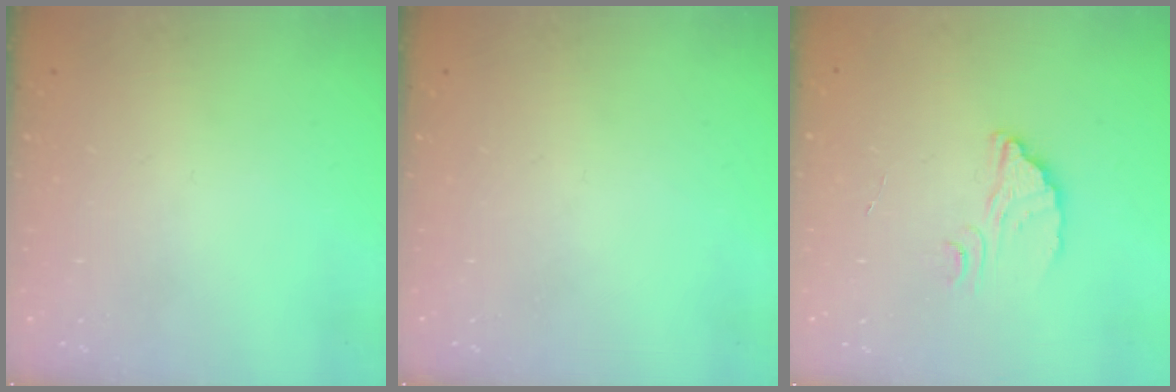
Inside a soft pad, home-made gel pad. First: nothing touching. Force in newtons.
{"total": 0.0}
{"total": 2.7, "press": 2.7, "slide": 0.1}